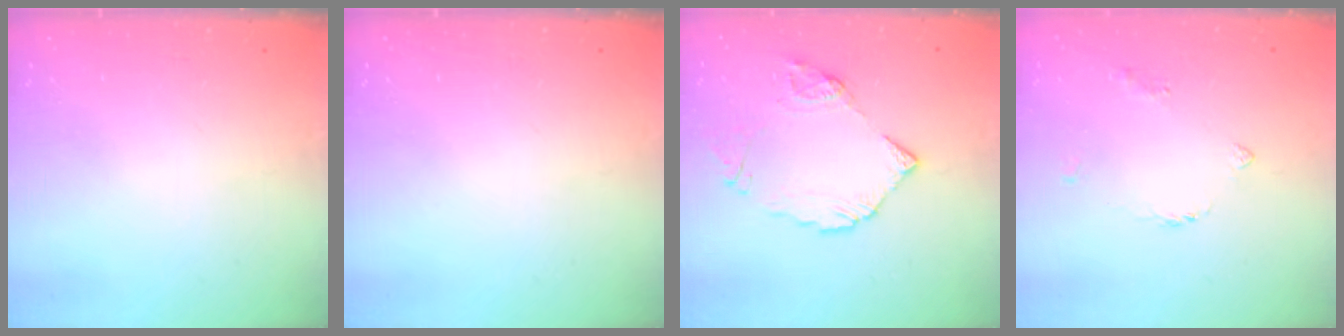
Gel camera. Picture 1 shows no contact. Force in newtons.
{"total": 0.0}
{"total": 11.2, "press": 11.2, "slide": 1.3}
{"total": 3.1, "press": 3.1, "slide": 0.5}